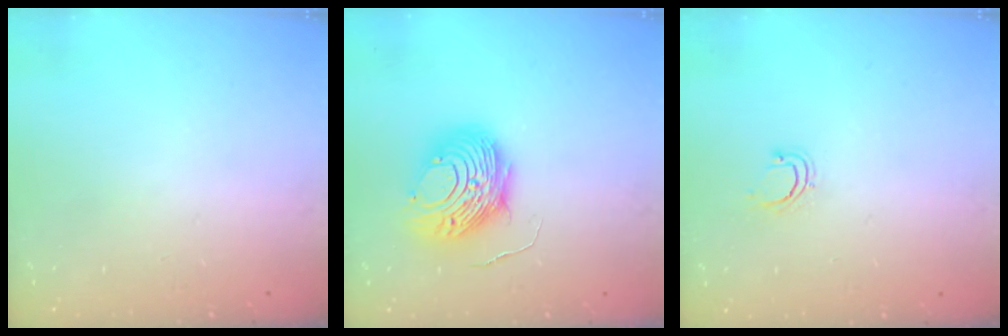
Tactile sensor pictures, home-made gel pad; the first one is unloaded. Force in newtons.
{"total": 10.8, "press": 10.8, "slide": 0.9}
{"total": 4.2, "press": 4.1, "slide": 0.8}